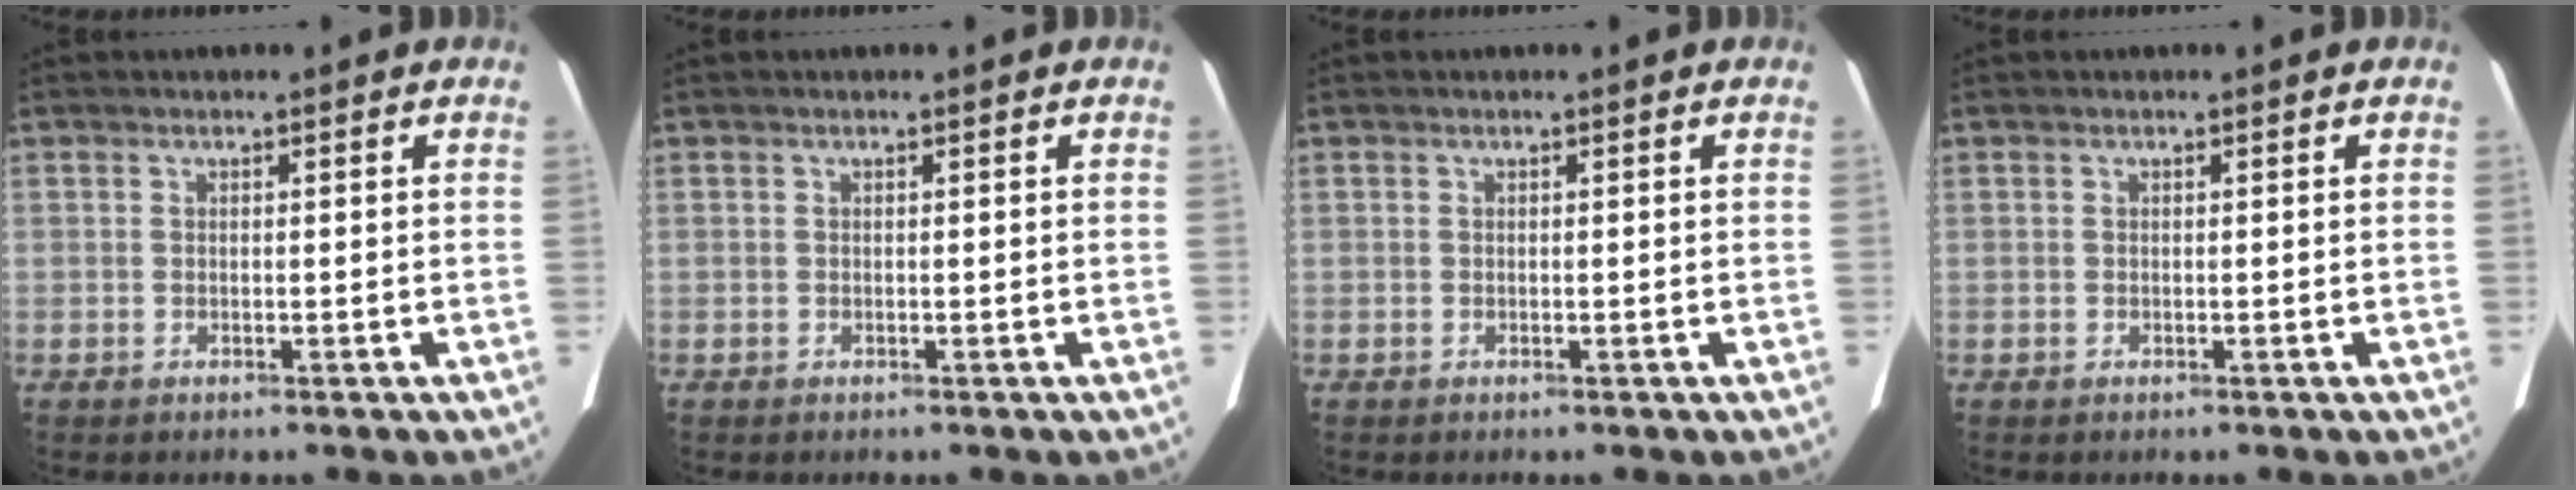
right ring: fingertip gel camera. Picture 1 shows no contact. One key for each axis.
{"total": 0.0}
{"total": 0.0}
{"total": 0.0}